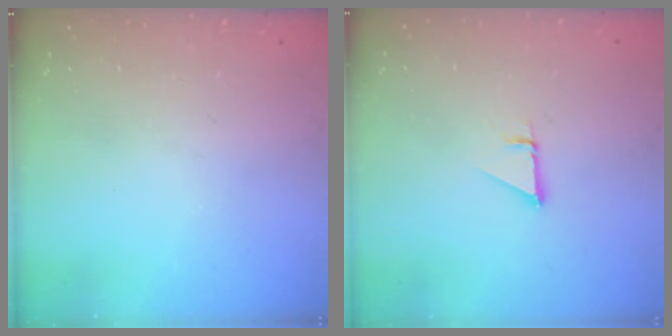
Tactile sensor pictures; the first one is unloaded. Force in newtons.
{"total": 0.9, "press": 0.9, "slide": 0.1}